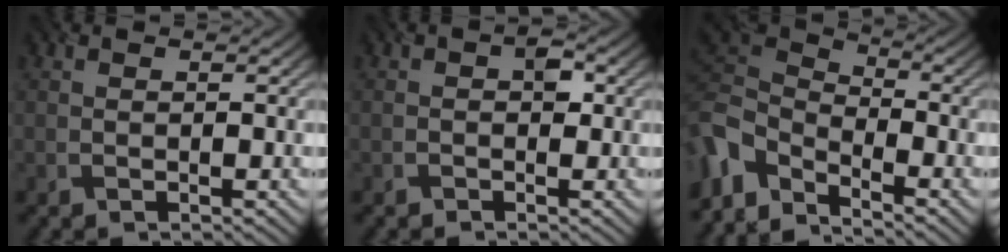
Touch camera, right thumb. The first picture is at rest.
{"total": 1.5, "force": [-0.1, 1.1, 1.0], "torque": [-0.011, -0.001, -0.003]}
{"total": 6.3, "force": [-4.0, 3.0, 3.9], "torque": [-0.092, -0.001, -0.101]}